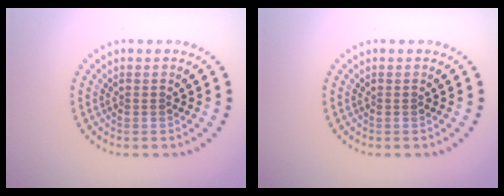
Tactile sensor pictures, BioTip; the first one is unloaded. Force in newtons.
{"total": 0.0}